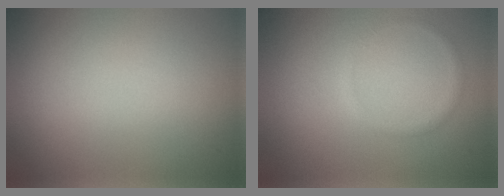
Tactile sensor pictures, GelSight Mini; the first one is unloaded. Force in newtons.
{"total": 0.9, "press": 0.9, "slide": 0.1}